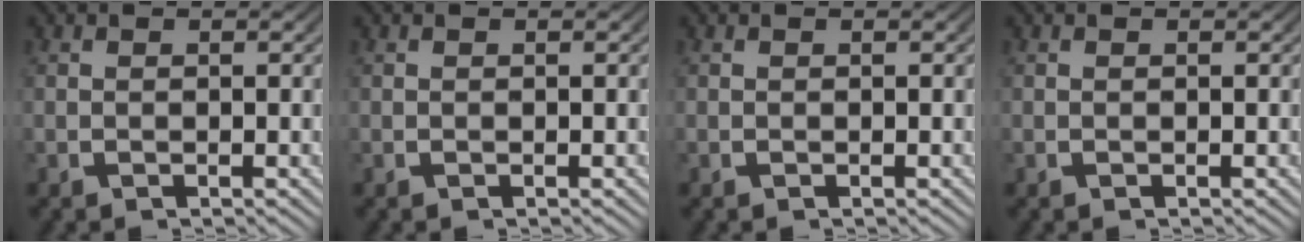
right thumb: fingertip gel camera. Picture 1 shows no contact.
{"total": 0.0}
{"total": 0.0}
{"total": 0.0}